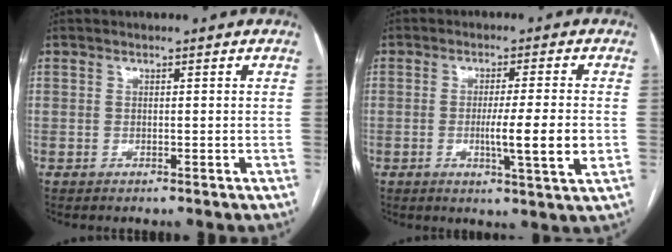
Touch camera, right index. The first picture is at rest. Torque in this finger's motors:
{"motor_torque": [1.71, 0.10, 0.57, 0.14]}